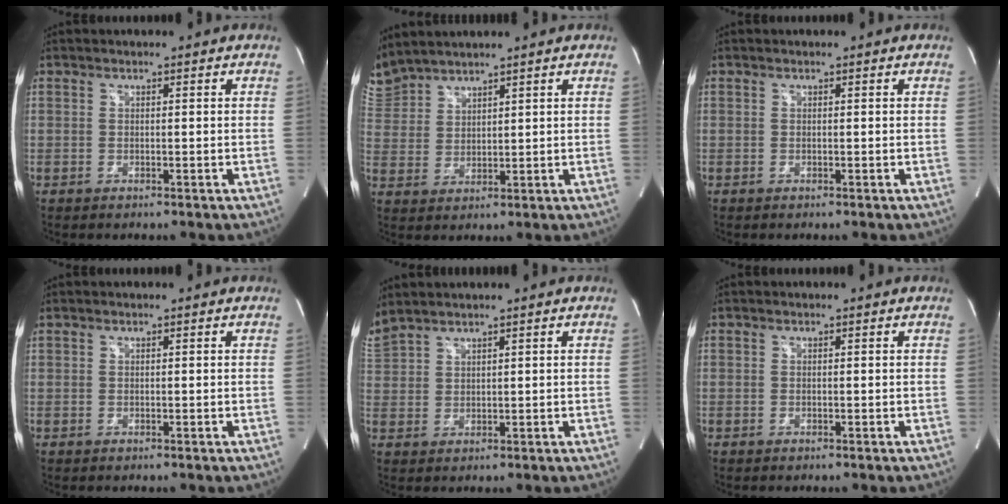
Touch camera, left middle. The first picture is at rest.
{"total": 6.7, "force": [6.5, 0.9, 1.1], "torque": [-0.043, 0.019, 0.143]}
{"total": 0.0}
{"total": 0.0}
{"total": 4.6, "force": [4.3, 0.1, 1.6], "torque": [-0.056, 0.019, 0.101]}
{"total": 0.0}